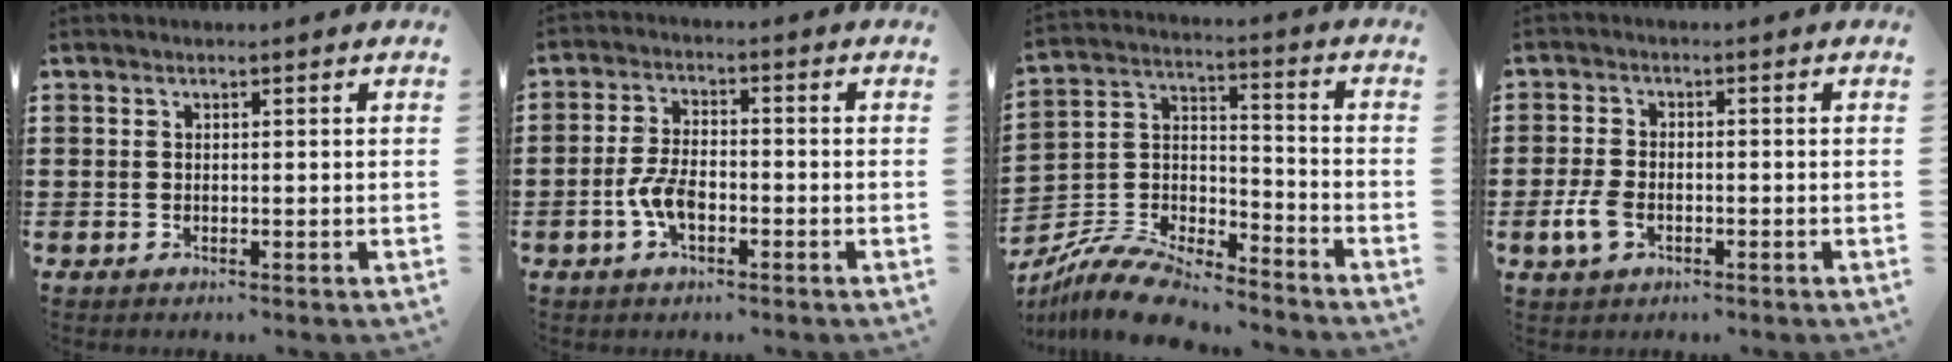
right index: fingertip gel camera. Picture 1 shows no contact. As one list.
[{"total": 5.4, "force": [-1.9, 2.5, 4.4], "torque": [-0.102, -0.004, -0.038]}, {"total": 9.8, "force": [-9.1, 1.7, 3.1], "torque": [-0.073, 0.011, -0.182]}, {"total": 4.0, "force": [-1.4, 2.3, 3.0], "torque": [-0.080, -0.009, -0.030]}]